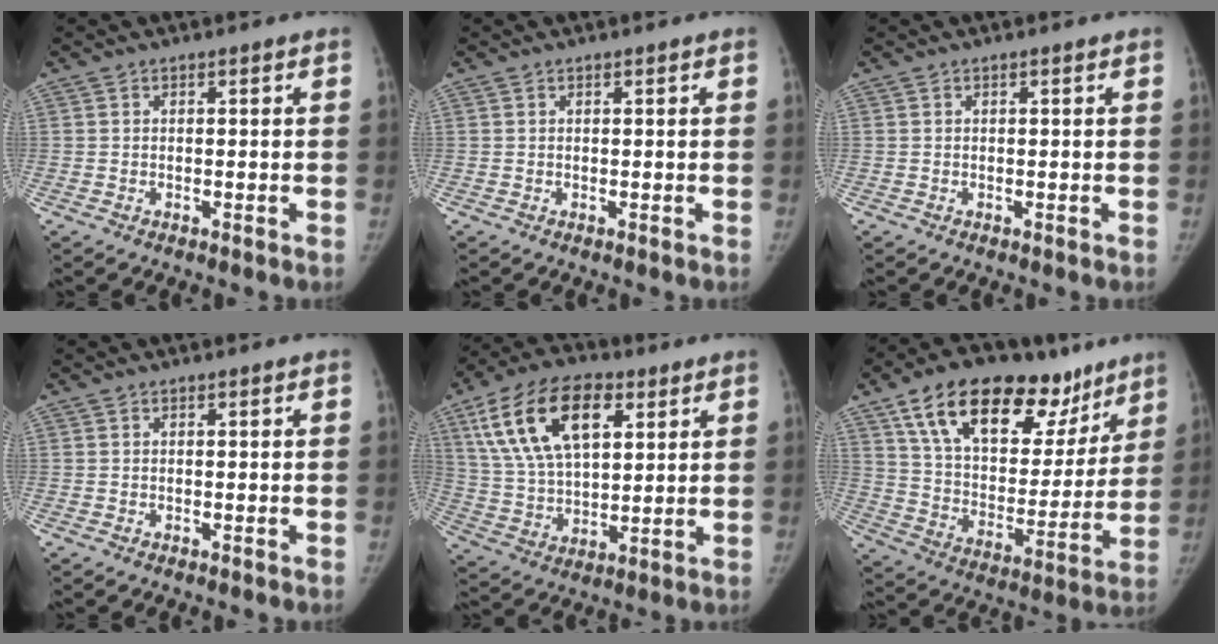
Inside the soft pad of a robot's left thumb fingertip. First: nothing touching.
{"total": 0.0}
{"total": 0.0}
{"total": 0.0}
{"total": 19.5, "force": [8.5, 10.4, 14.2], "torque": [-0.237, -0.014, 0.157]}
{"total": 28.9, "force": [17.3, 14.9, 17.7], "torque": [-0.236, -0.019, 0.279]}